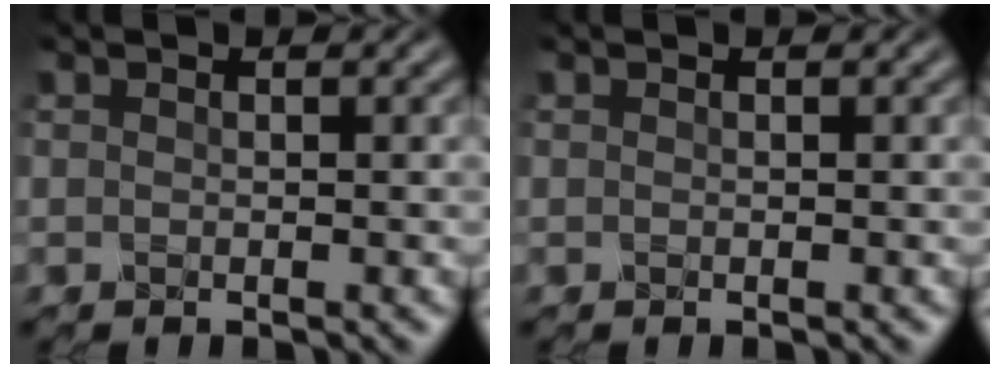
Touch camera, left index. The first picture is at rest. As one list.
[{"total": 0.0}]